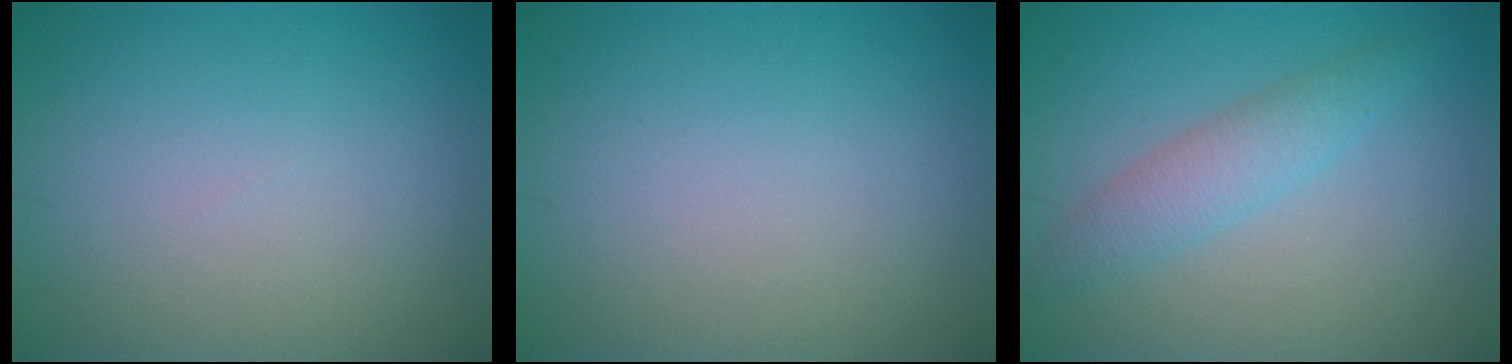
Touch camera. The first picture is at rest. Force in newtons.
{"total": 0.0}
{"total": 2.8, "press": 2.8, "slide": 0.0}